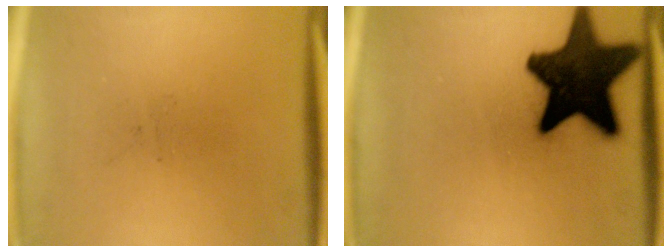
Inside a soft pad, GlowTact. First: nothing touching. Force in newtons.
{"total": 18.7}